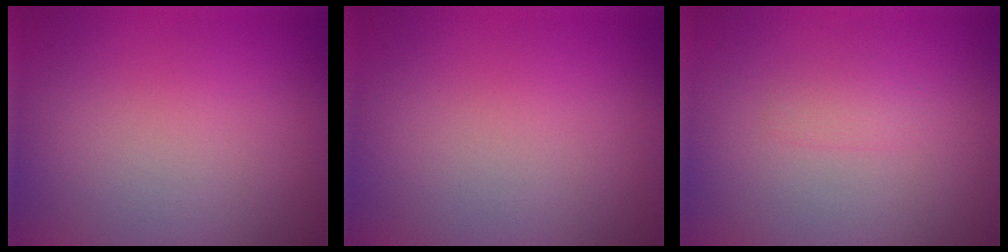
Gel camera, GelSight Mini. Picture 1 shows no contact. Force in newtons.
{"total": 0.0}
{"total": 1.0, "press": 1.0, "slide": 0.1}